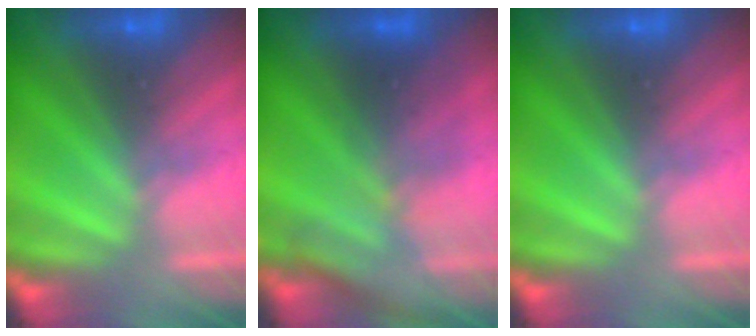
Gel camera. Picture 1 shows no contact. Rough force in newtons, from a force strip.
{"total": 2.7}
{"total": 0.0}